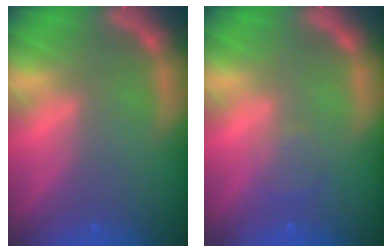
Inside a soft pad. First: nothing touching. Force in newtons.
{"total": 1.5}